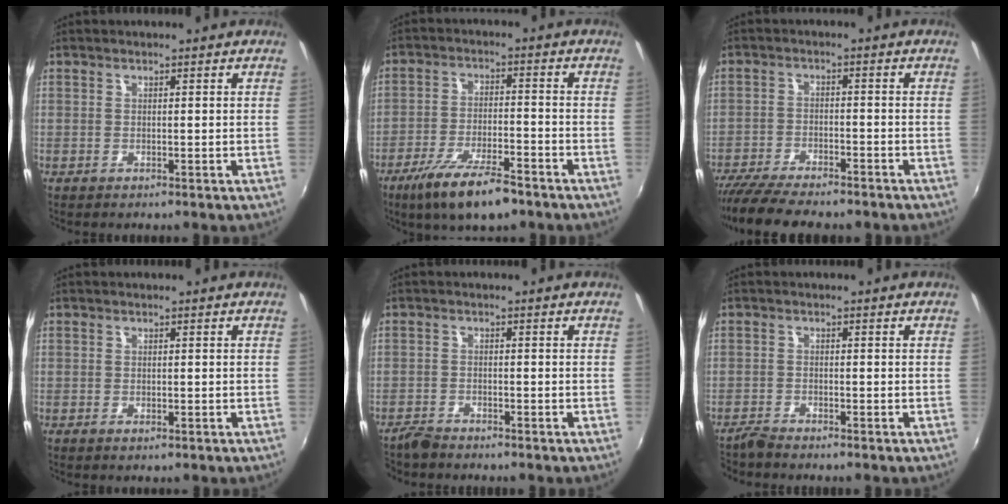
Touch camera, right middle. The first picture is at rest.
{"total": 12.0, "force": [-8.4, 3.1, 7.9], "torque": [-0.170, -0.026, -0.146]}
{"total": 12.2, "force": [-10.6, 2.3, 5.7], "torque": [-0.127, -0.036, -0.174]}
{"total": 0.7, "force": [-0.4, 0.4, 0.5], "torque": [-0.007, -0.004, -0.007]}
{"total": 2.6, "force": [-2.5, 0.6, 0.3], "torque": [-0.016, -0.006, -0.054]}
{"total": 2.1, "force": [-2.1, 0.0, 0.3], "torque": [-0.014, -0.008, -0.046]}